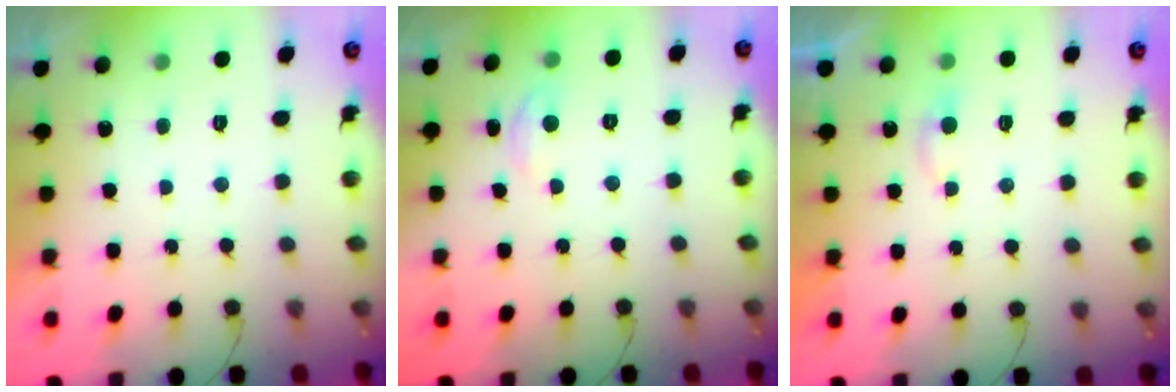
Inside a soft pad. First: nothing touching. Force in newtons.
{"total": 5.2, "press": 5.2, "slide": 0.5}
{"total": 2.8, "press": 2.8, "slide": 0.2}